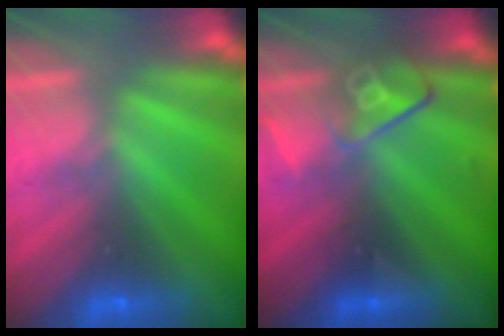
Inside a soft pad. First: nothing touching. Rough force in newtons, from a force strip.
{"total": 2.8}